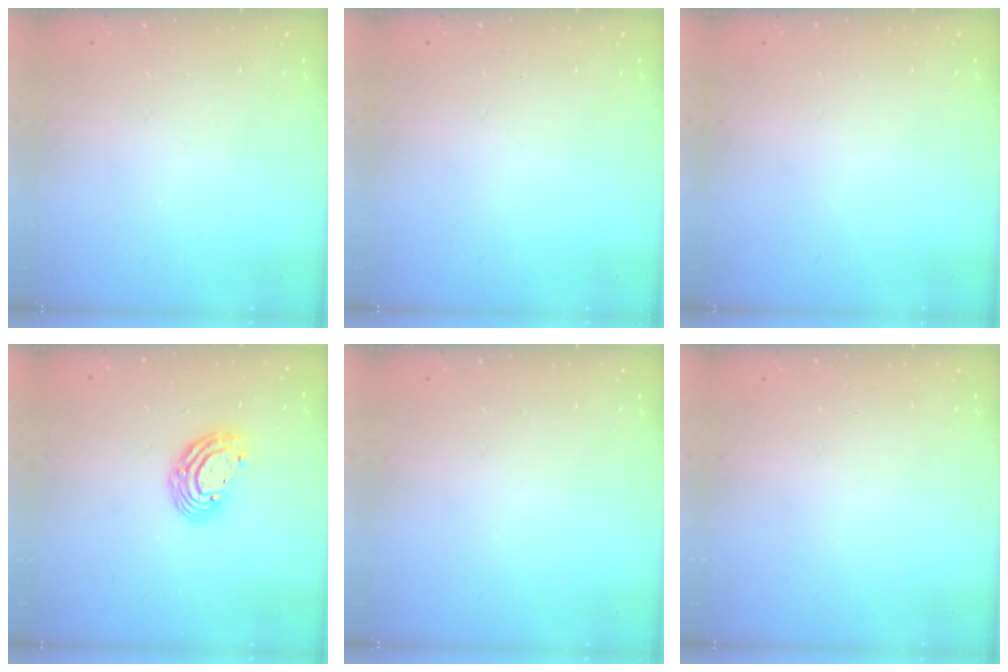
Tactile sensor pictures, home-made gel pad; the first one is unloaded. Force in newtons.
{"total": 0.0}
{"total": 0.0}
{"total": 8.7, "press": 8.6, "slide": 1.2}
{"total": 0.0}
{"total": 0.0}